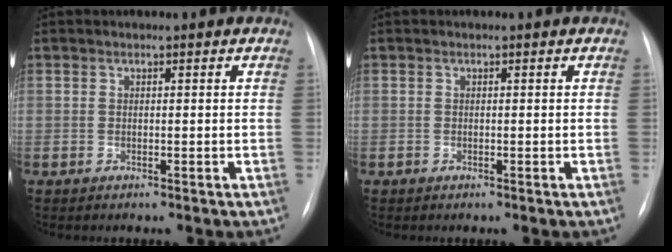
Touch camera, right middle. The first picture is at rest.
{"total": 0.0}